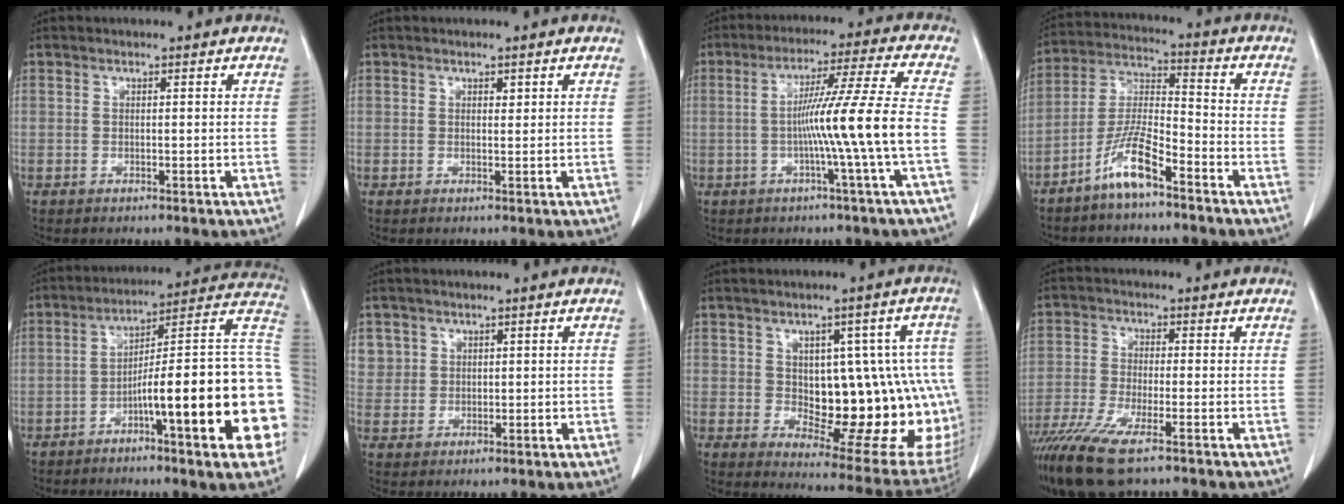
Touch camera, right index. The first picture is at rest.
{"total": 0.7, "force": [0.4, 0.4, 0.5], "torque": [-0.006, -0.003, 0.006]}
{"total": 11.2, "force": [-2.4, -2.7, 10.6], "torque": [-0.182, 0.007, -0.038]}
{"total": 8.8, "force": [-5.8, 1.2, 6.5], "torque": [-0.141, -0.004, -0.117]}
{"total": 23.0, "force": [-5.5, 1.7, 22.3], "torque": [-0.226, 0.025, -0.078]}
{"total": 3.5, "force": [1.6, 3.1, -0.1], "torque": [0.019, 0.003, 0.030]}
{"total": 20.0, "force": [-0.8, 8.1, 18.3], "torque": [-0.157, 0.025, 0.018]}
{"total": 10.8, "force": [-7.2, 1.8, 7.9], "torque": [-0.152, -0.027, -0.128]}